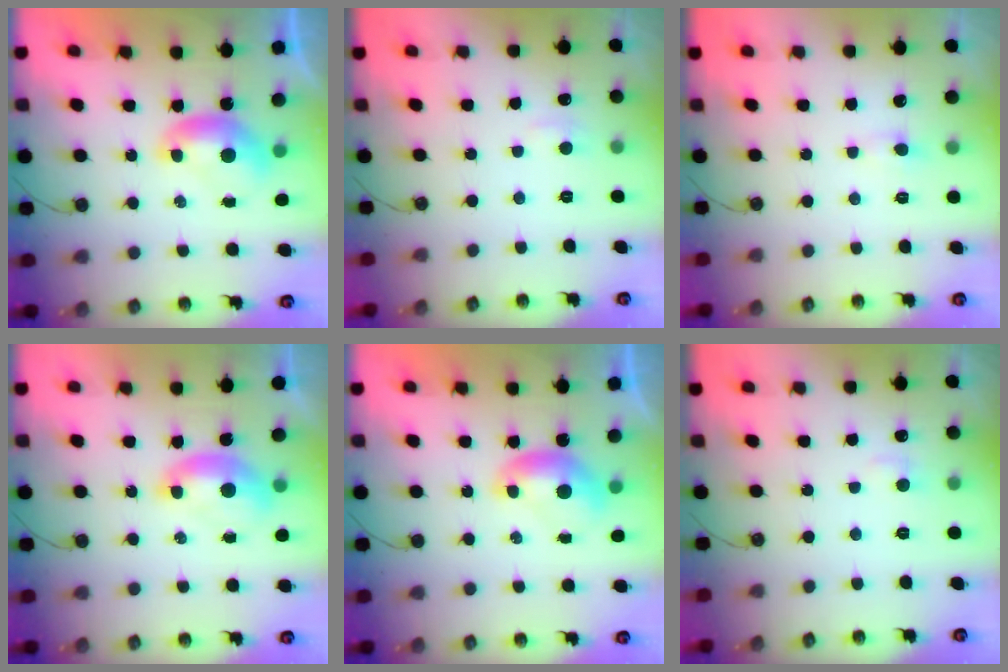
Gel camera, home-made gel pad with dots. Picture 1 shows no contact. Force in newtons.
{"total": 1.9, "press": 1.8, "slide": 0.6}
{"total": 1.6, "press": 1.6, "slide": 0.5}
{"total": 1.7, "press": 1.6, "slide": 0.7}
{"total": 0.0}
{"total": 1.5, "press": 1.2, "slide": 0.8}